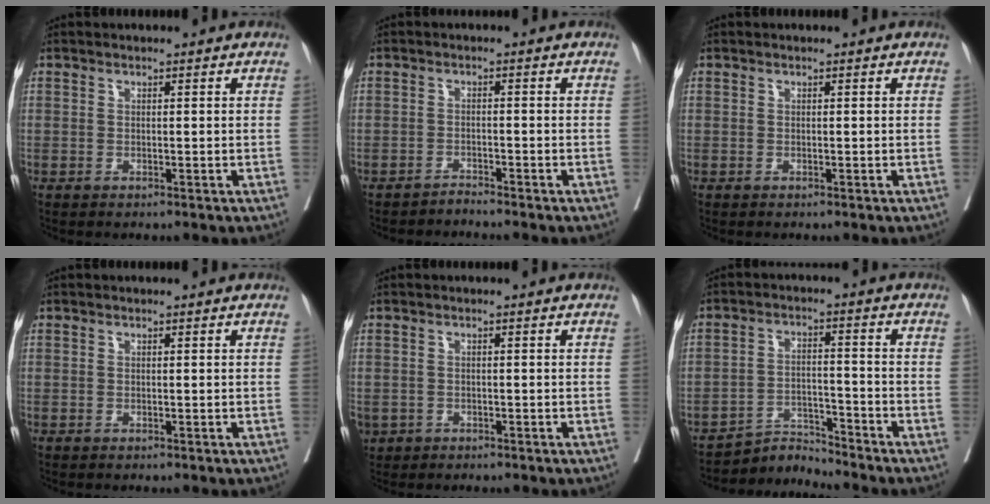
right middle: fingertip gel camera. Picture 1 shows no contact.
{"total": 2.0, "force": [1.4, -1.0, -0.9], "torque": [0.025, -0.013, 0.025]}
{"total": 0.0}
{"total": 0.0}
{"total": 3.0, "force": [-1.6, 2.4, 0.8], "torque": [-0.023, -0.002, -0.023]}
{"total": 3.2, "force": [-1.9, -1.2, -2.2], "torque": [0.043, -0.003, -0.033]}